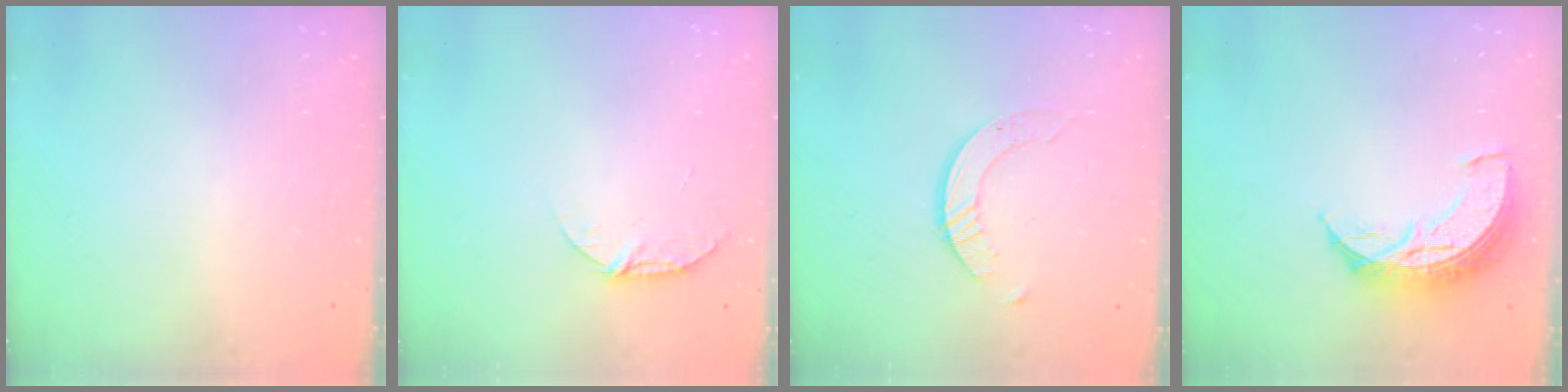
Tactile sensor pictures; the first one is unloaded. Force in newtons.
{"total": 5.6, "press": 5.6, "slide": 0.6}
{"total": 2.9, "press": 2.9, "slide": 0.3}
{"total": 9.8, "press": 9.8, "slide": 0.9}